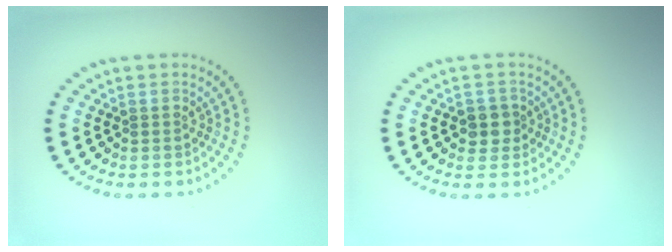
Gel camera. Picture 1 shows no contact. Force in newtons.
{"total": 1.9, "press": 1.7, "slide": 0.9}